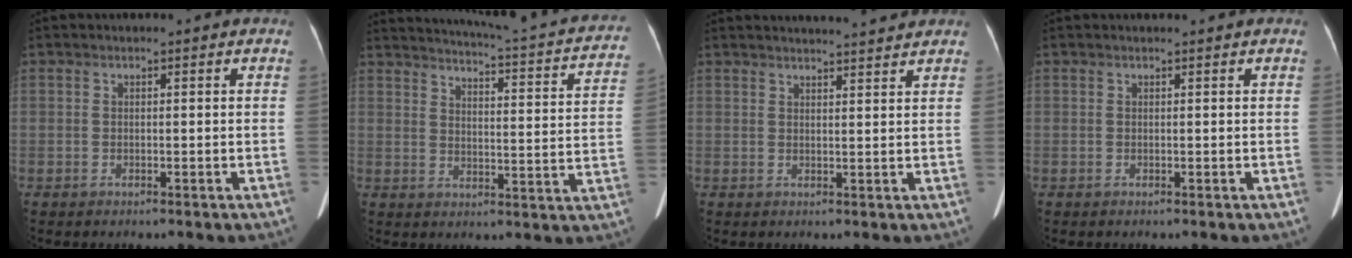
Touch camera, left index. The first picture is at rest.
{"total": 22.2, "force": [19.5, 2.8, 10.2], "torque": [-0.144, -0.033, 0.222]}
{"total": 8.4, "force": [8.0, 0.0, 2.4], "torque": [-0.035, 0.013, 0.098]}
{"total": 1.0, "force": [0.9, -0.2, 0.3], "torque": [-0.007, 0.010, 0.018]}